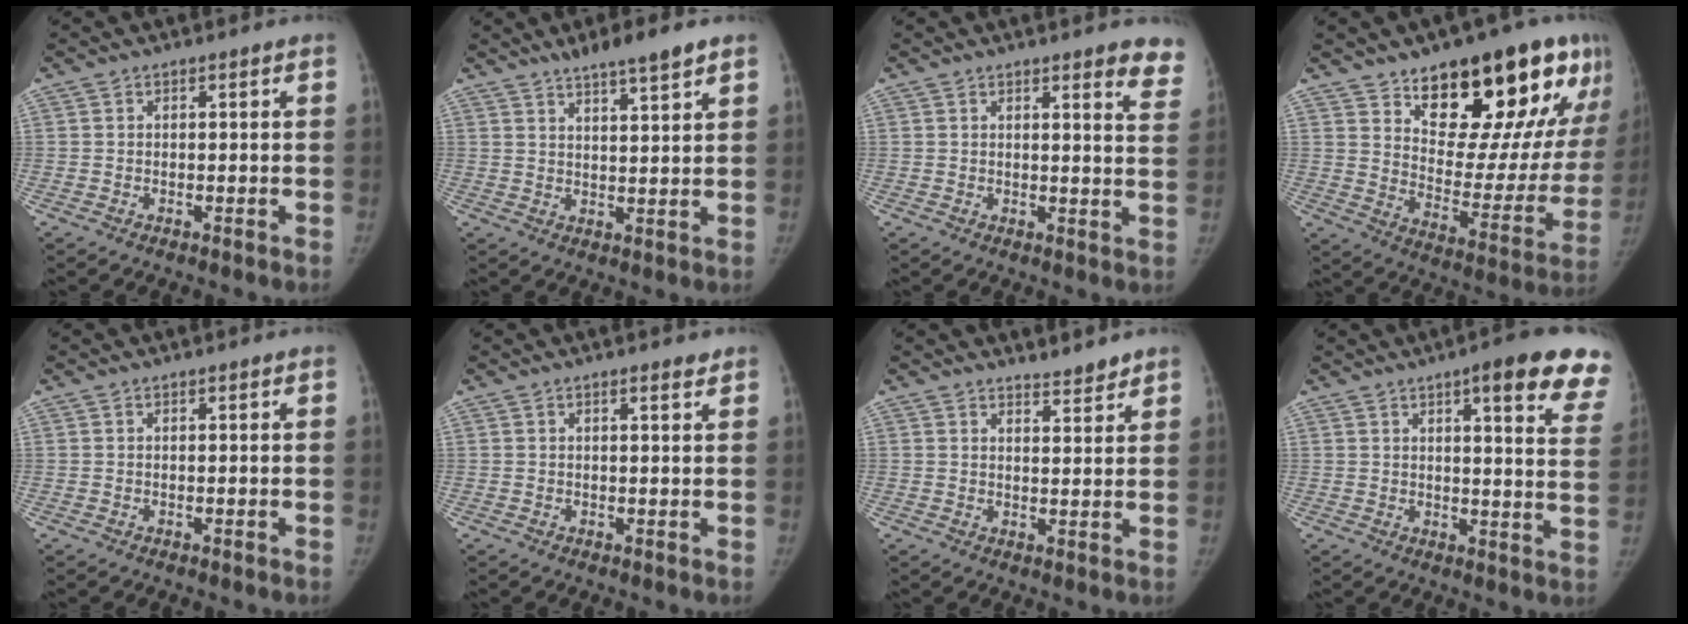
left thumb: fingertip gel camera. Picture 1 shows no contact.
{"total": 7.3, "force": [5.3, 0.9, 4.9], "torque": [-0.074, -0.021, 0.085]}
{"total": 7.6, "force": [6.2, 1.9, 4.0], "torque": [-0.016, -0.033, 0.051]}
{"total": 26.1, "force": [16.1, 11.2, 17.3], "torque": [-0.186, -0.070, 0.241]}
{"total": 0.0}
{"total": 1.5, "force": [1.1, 0.3, 1.0], "torque": [-0.013, -0.006, 0.015]}
{"total": 3.2, "force": [3.0, 0.8, 0.8], "torque": [0.002, -0.026, 0.045]}
{"total": 17.0, "force": [11.0, 3.7, 12.5], "torque": [-0.122, -0.037, 0.117]}